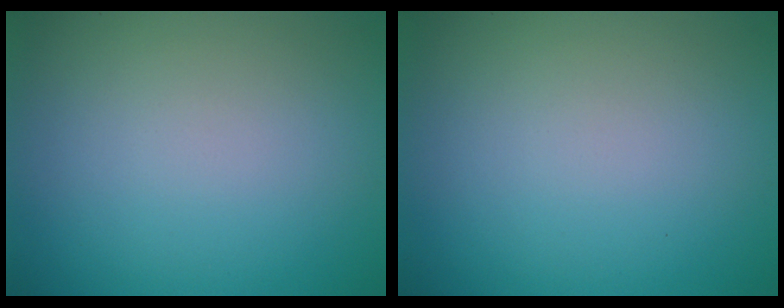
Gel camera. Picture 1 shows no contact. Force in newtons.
{"total": 0.0}